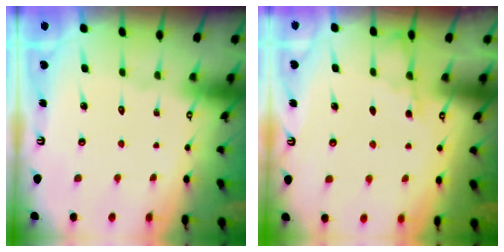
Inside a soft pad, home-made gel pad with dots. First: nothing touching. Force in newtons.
{"total": 2.6, "press": 2.5, "slide": 0.4}